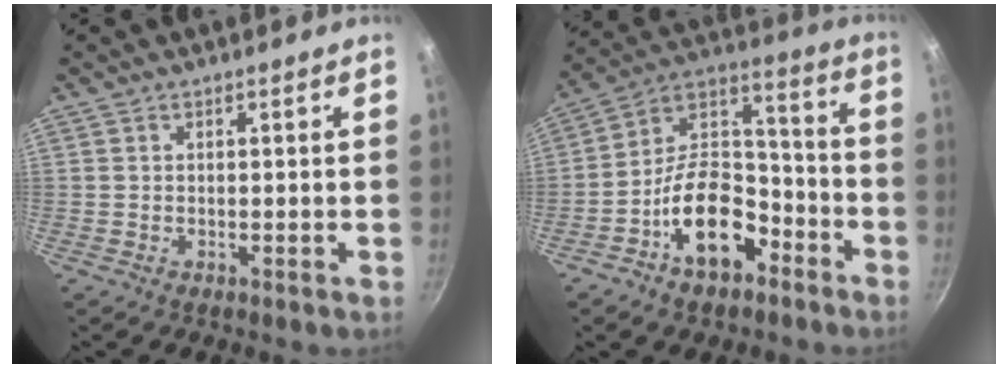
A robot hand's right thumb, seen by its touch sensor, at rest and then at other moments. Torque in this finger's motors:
{"motor_torque": [0.19, 0.47, 1.11, -1.23, 0.36]}